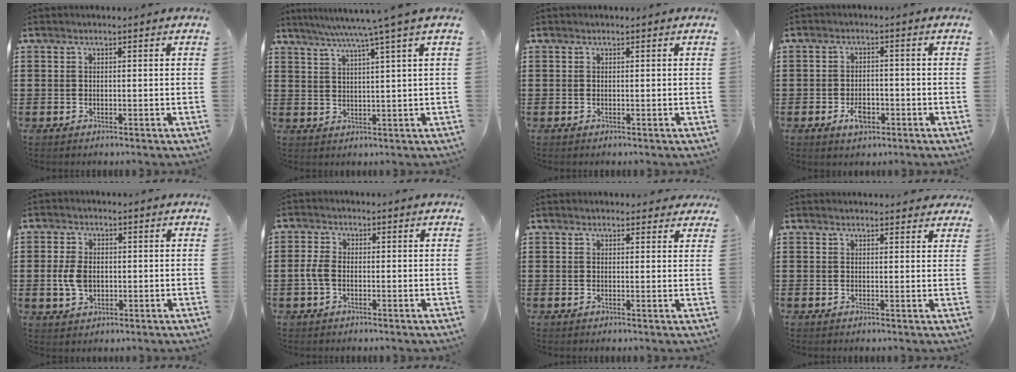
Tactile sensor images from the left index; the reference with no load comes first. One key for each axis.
{"total": 5.7, "fx": 3.9, "fy": -1.4, "fz": 3.9, "tx": -0.084, "ty": -0.018, "tz": 0.062}
{"total": 0.0}
{"total": 3.6, "fx": -1.8, "fy": 1.9, "fz": 2.5, "tx": -0.049, "ty": 0.001, "tz": -0.034}
{"total": 4.9, "fx": 0.0, "fy": 3.2, "fz": 3.6, "tx": -0.095, "ty": 0.001, "tz": -0.006}
{"total": 3.0, "fx": -0.5, "fy": 1.7, "fz": 2.4, "tx": -0.069, "ty": -0.004, "tz": -0.016}
{"total": 1.8, "fx": 1.6, "fy": 0.9, "fz": 0.2, "tx": -0.001, "ty": 0.002, "tz": 0.028}
{"total": 1.8, "fx": 1.7, "fy": 0.5, "fz": 0.3, "tx": -0.001, "ty": -0.001, "tz": 0.031}